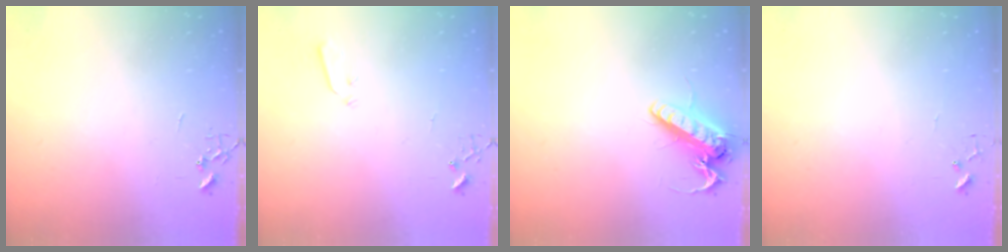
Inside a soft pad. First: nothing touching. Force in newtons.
{"total": 3.5, "press": 3.4, "slide": 0.6}
{"total": 14.1, "press": 13.9, "slide": 2.6}
{"total": 3.8, "press": 3.8, "slide": 0.3}